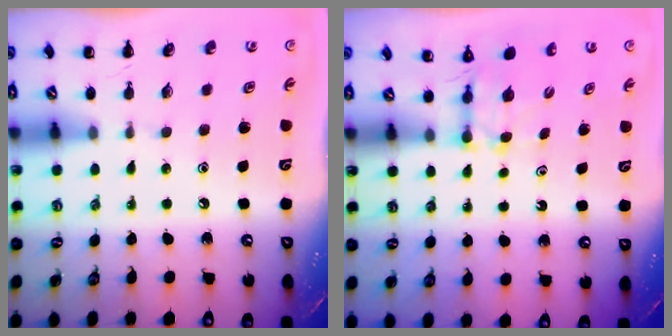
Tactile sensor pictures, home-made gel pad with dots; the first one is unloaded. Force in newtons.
{"total": 2.8, "press": 2.6, "slide": 1.1}